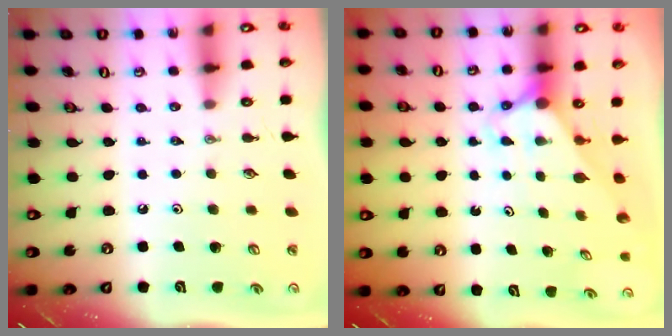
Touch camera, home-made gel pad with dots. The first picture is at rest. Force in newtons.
{"total": 2.9, "press": 2.9, "slide": 0.0}